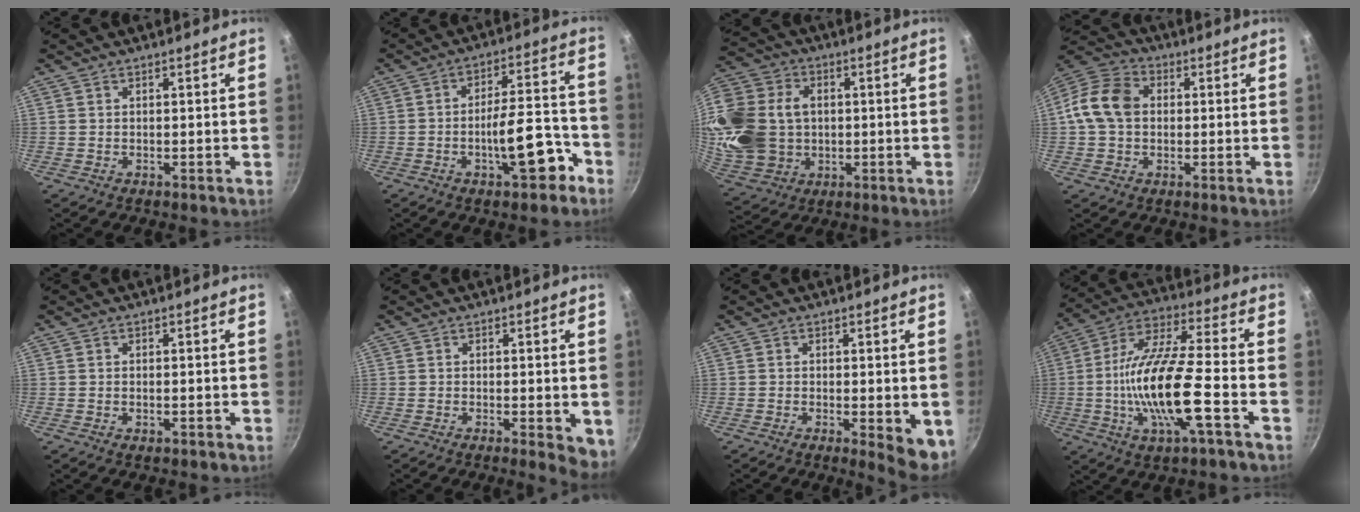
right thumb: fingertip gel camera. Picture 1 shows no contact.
{"total": 11.6, "force": [-5.4, 4.2, 9.4], "torque": [-0.109, 0.056, -0.073]}
{"total": 23.5, "force": [1.1, 18.7, 14.2], "torque": [-0.311, 0.023, 0.033]}
{"total": 11.0, "force": [0.7, 8.5, 7.0], "torque": [-0.112, 0.025, -0.005]}
{"total": 0.9, "force": [-0.4, 0.4, 0.8], "torque": [-0.012, 0.000, -0.006]}
{"total": 4.7, "force": [-1.1, 1.6, 4.3], "torque": [-0.046, -0.007, -0.012]}
{"total": 6.1, "force": [-1.2, 1.8, 5.8], "torque": [-0.064, -0.009, -0.011]}
{"total": 17.5, "force": [-4.7, 4.3, 16.3], "torque": [-0.311, 0.028, -0.098]}